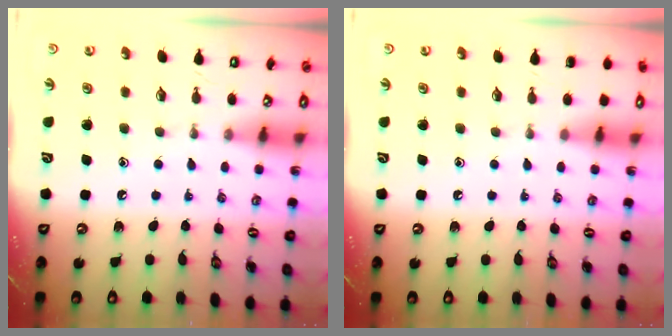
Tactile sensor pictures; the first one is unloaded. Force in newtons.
{"total": 0.0}